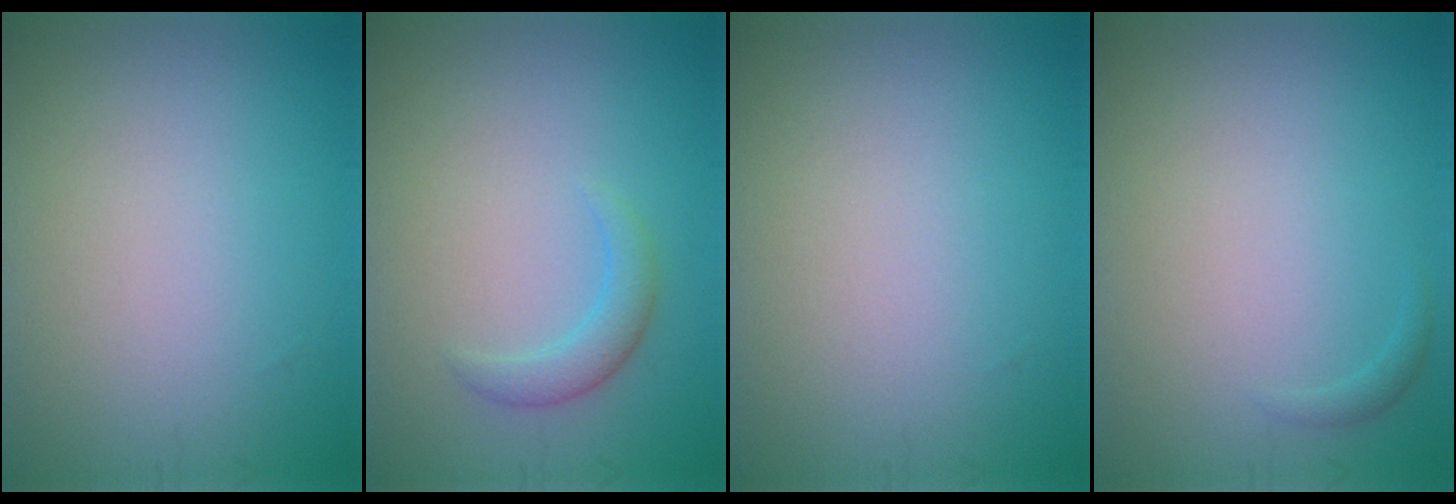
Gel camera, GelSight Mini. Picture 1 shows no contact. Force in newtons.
{"total": 1.9, "press": 1.9, "slide": 0.1}
{"total": 0.0}
{"total": 0.6, "press": 0.6, "slide": 0.1}